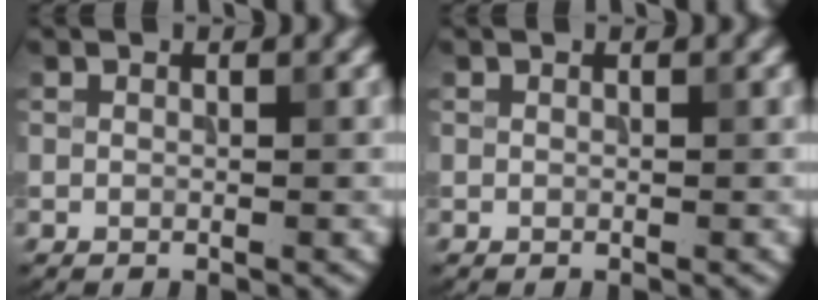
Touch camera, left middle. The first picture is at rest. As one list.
[{"total": 0.0}]